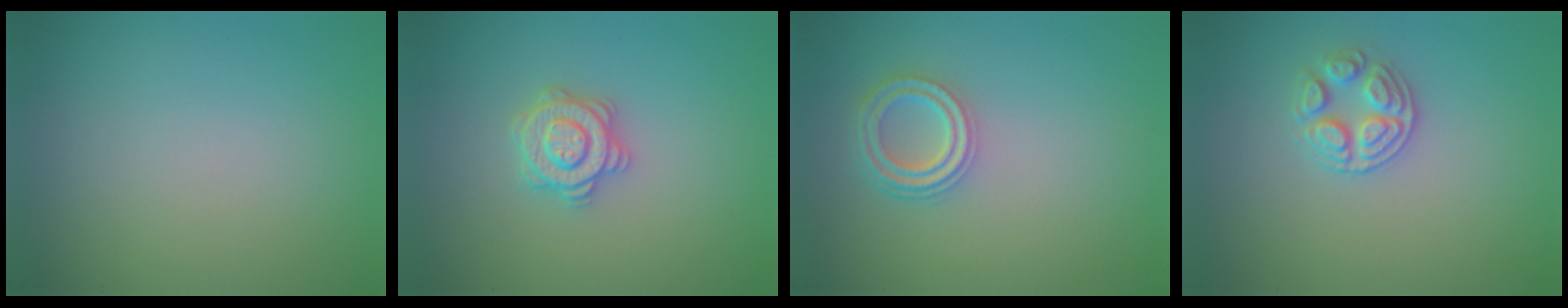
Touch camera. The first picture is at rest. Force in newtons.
{"total": 3.1, "press": 3.0, "slide": 0.5}
{"total": 3.6, "press": 2.9, "slide": 2.2}
{"total": 2.6, "press": 2.6, "slide": 0.6}